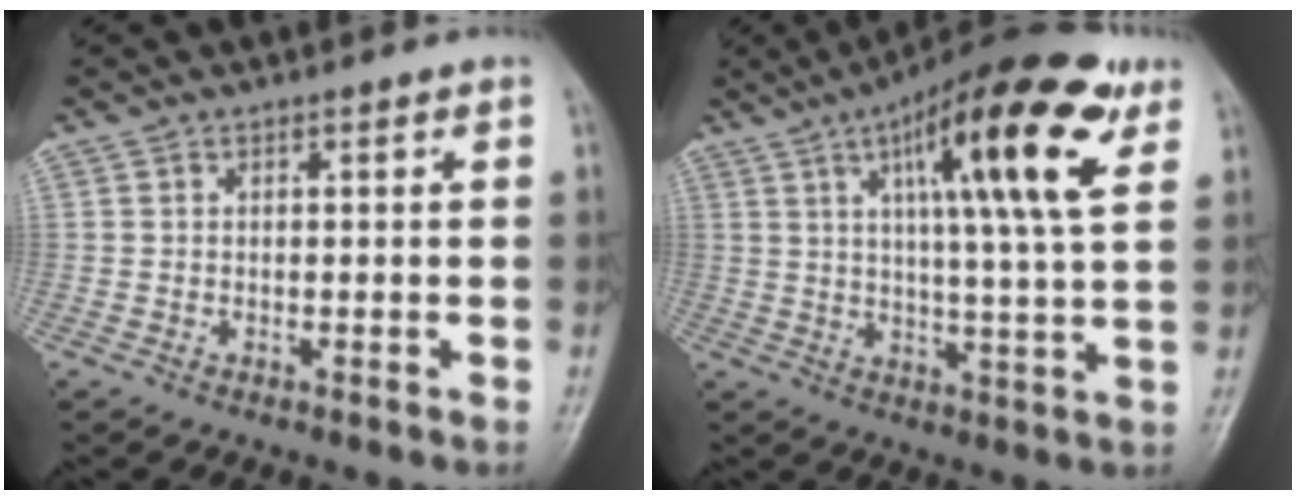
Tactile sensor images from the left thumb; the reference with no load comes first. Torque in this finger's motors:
{"motor_torque": [0.81, 0.84, 1.78, -0.99, 0.29]}